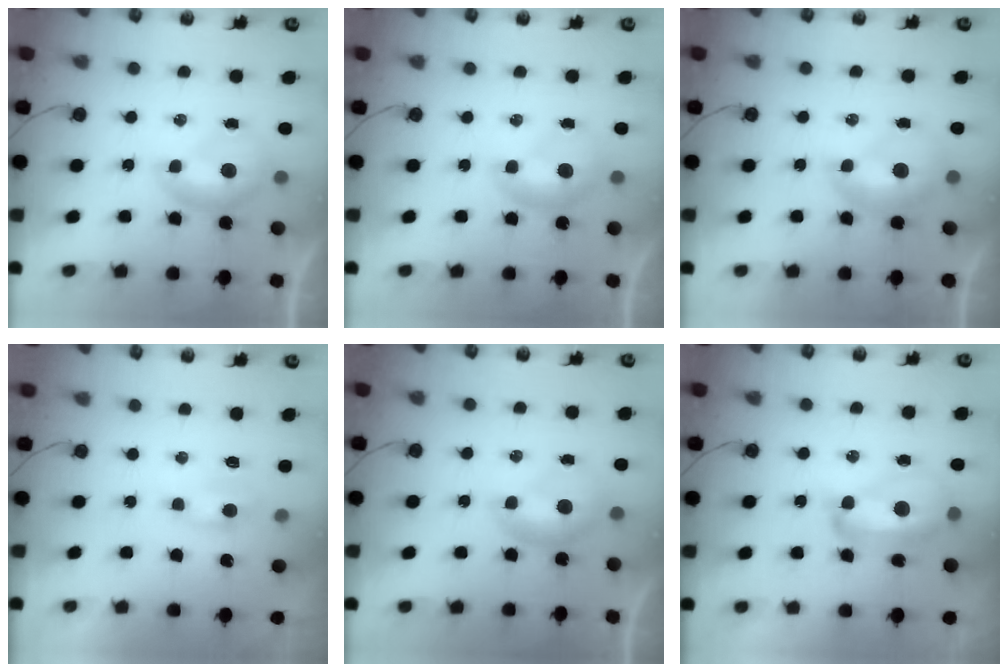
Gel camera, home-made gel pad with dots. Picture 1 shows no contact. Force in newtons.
{"total": 0.0}
{"total": 1.5, "press": 1.4, "slide": 0.3}
{"total": 1.3, "press": 1.2, "slide": 0.4}
{"total": 0.0}
{"total": 8.3, "press": 8.2, "slide": 1.2}